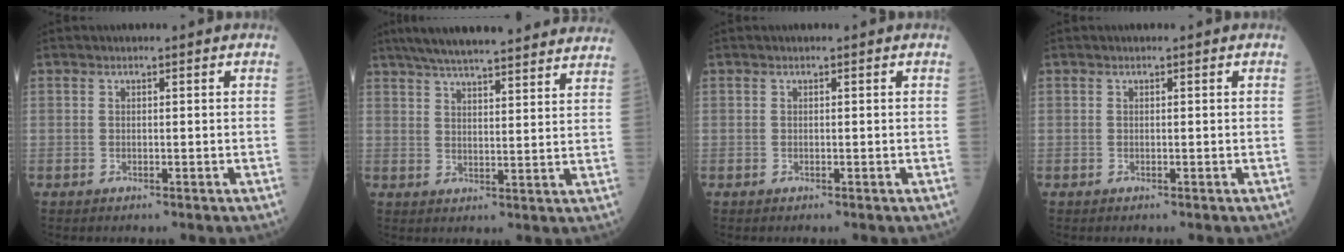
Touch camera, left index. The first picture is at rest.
{"total": 24.0, "force": [21.3, 2.5, 10.8], "torque": [-0.168, 0.017, 0.278]}
{"total": 0.0}
{"total": 0.0}